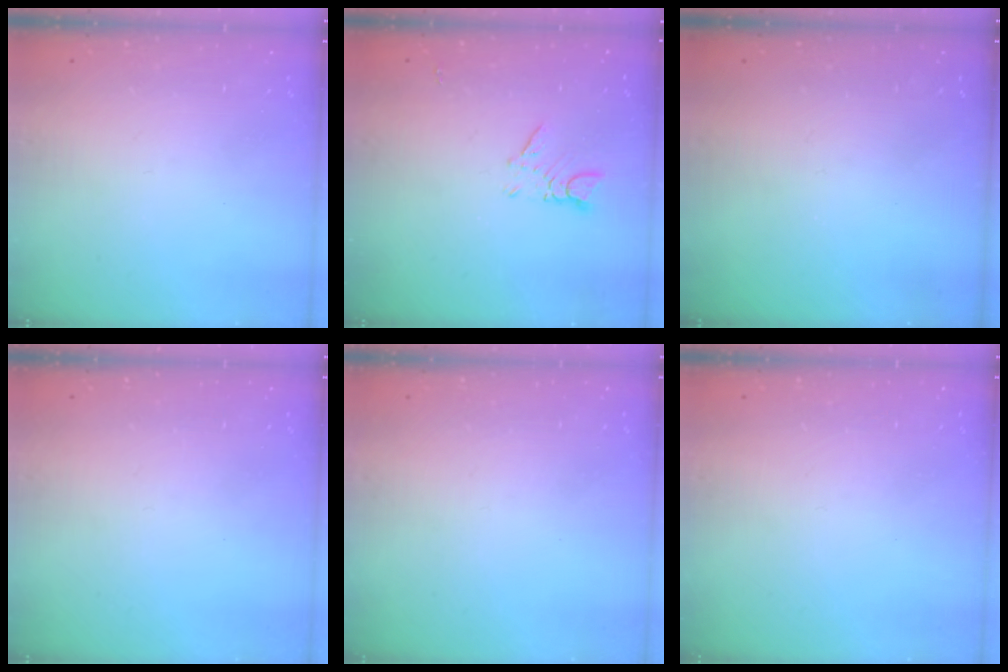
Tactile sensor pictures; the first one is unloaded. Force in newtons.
{"total": 3.6, "press": 3.6, "slide": 0.6}
{"total": 0.0}
{"total": 0.0}
{"total": 0.0}
{"total": 0.0}